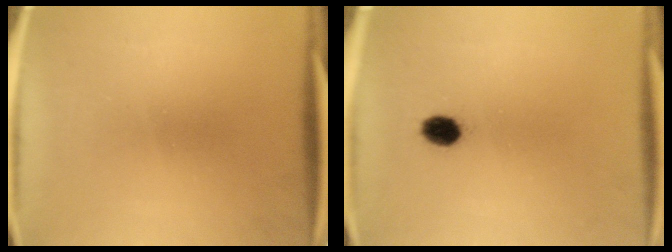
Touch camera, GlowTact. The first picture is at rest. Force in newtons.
{"total": 3.5}